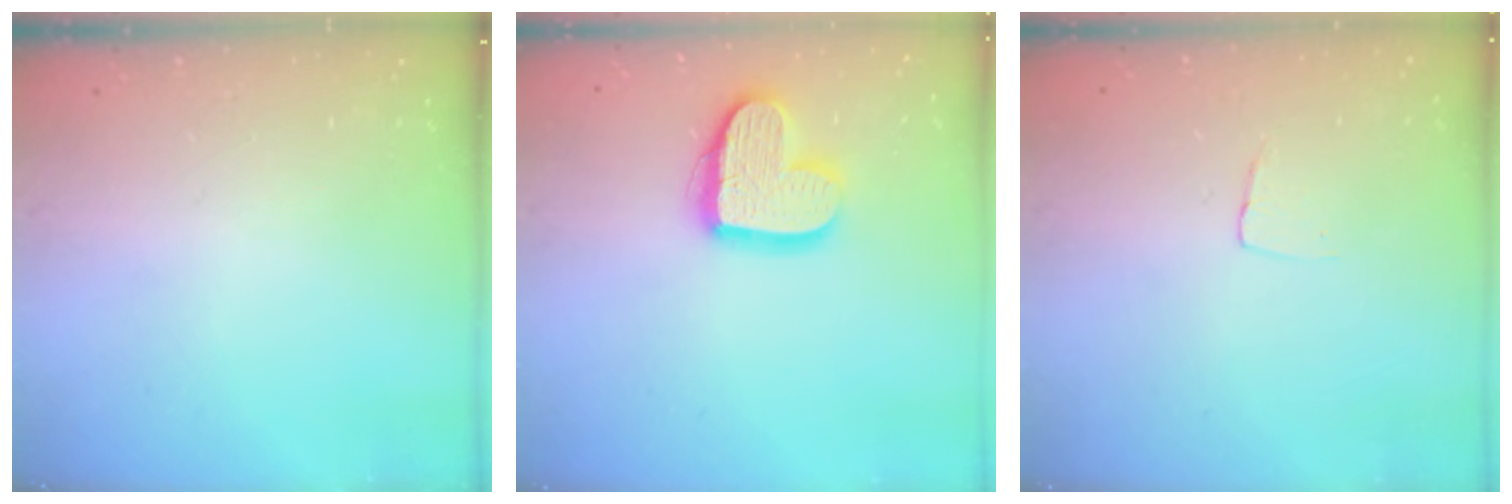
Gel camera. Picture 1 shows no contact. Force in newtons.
{"total": 14.9, "press": 14.8, "slide": 1.1}
{"total": 3.2, "press": 3.2, "slide": 0.2}